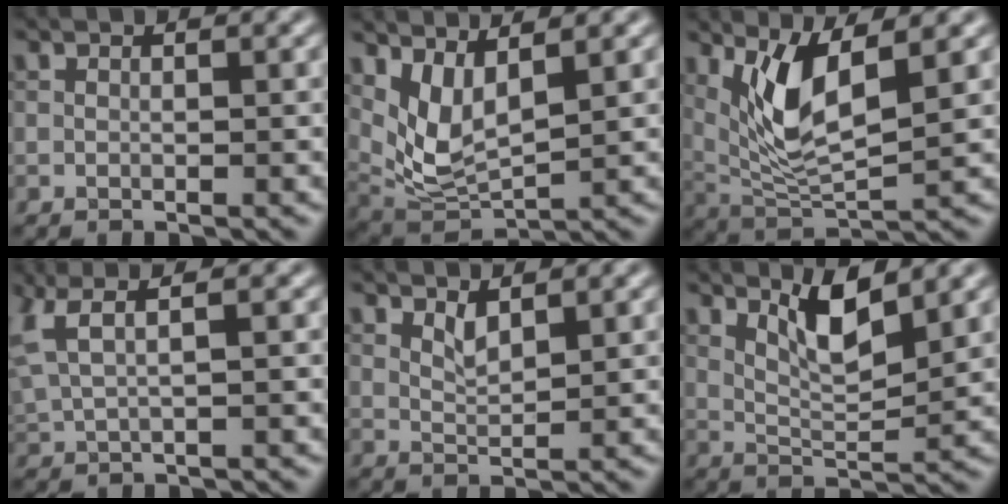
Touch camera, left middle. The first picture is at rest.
{"total": 4.3, "force": [2.1, 1.7, 3.3], "torque": [-0.078, -0.014, 0.052]}
{"total": 5.8, "force": [2.2, 1.8, 5.0], "torque": [-0.110, -0.015, 0.051]}
{"total": 5.1, "force": [2.9, 2.0, 3.7], "torque": [-0.079, 0.025, 0.052]}
{"total": 1.5, "force": [1.1, 0.4, 0.9], "torque": [-0.022, -0.003, 0.022]}
{"total": 4.1, "force": [2.4, 0.8, 3.2], "torque": [-0.062, -0.006, 0.047]}